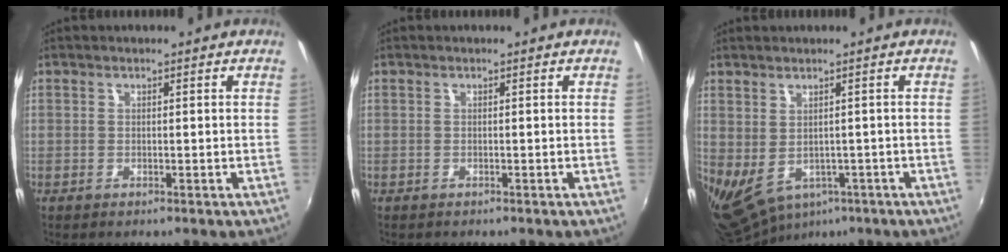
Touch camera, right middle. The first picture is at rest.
{"total": 0.0}
{"total": 7.7, "force": [-2.7, 5.1, 5.1], "torque": [-0.094, -0.025, -0.025]}